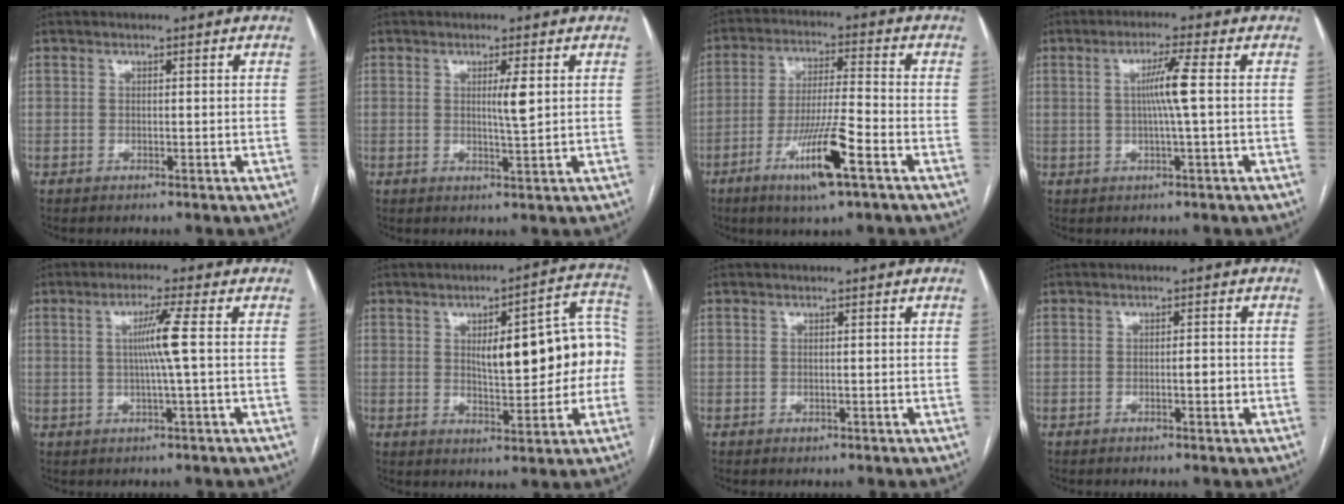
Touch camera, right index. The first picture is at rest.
{"total": 3.1, "force": [0.8, -0.1, 3.0], "torque": [-0.051, -0.006, 0.012]}
{"total": 11.0, "force": [-5.4, 0.3, 9.6], "torque": [-0.179, -0.015, -0.098]}
{"total": 5.0, "force": [0.4, -0.9, 4.9], "torque": [-0.089, 0.002, 0.009]}
{"total": 5.2, "force": [0.5, -1.3, 5.1], "torque": [-0.094, 0.001, 0.010]}
{"total": 15.2, "force": [1.0, 4.6, 14.4], "torque": [-0.180, 0.042, 0.020]}
{"total": 0.6, "force": [-0.1, 0.6, 0.2], "torque": [0.000, 0.002, -0.001]}
{"total": 1.7, "force": [-0.5, 0.4, 1.6], "torque": [-0.023, 0.001, -0.010]}